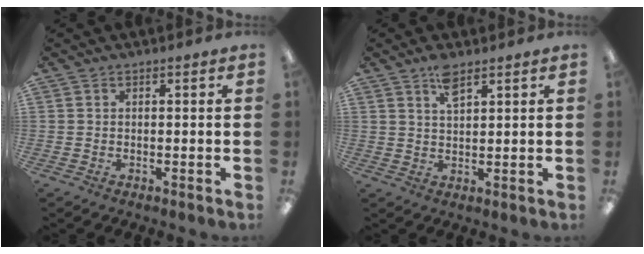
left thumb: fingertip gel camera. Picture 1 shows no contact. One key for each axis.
{"total": 4.6, "fx": 3.2, "fy": 1.5, "fz": 2.9, "tx": -0.050, "ty": -0.008, "tz": 0.054}